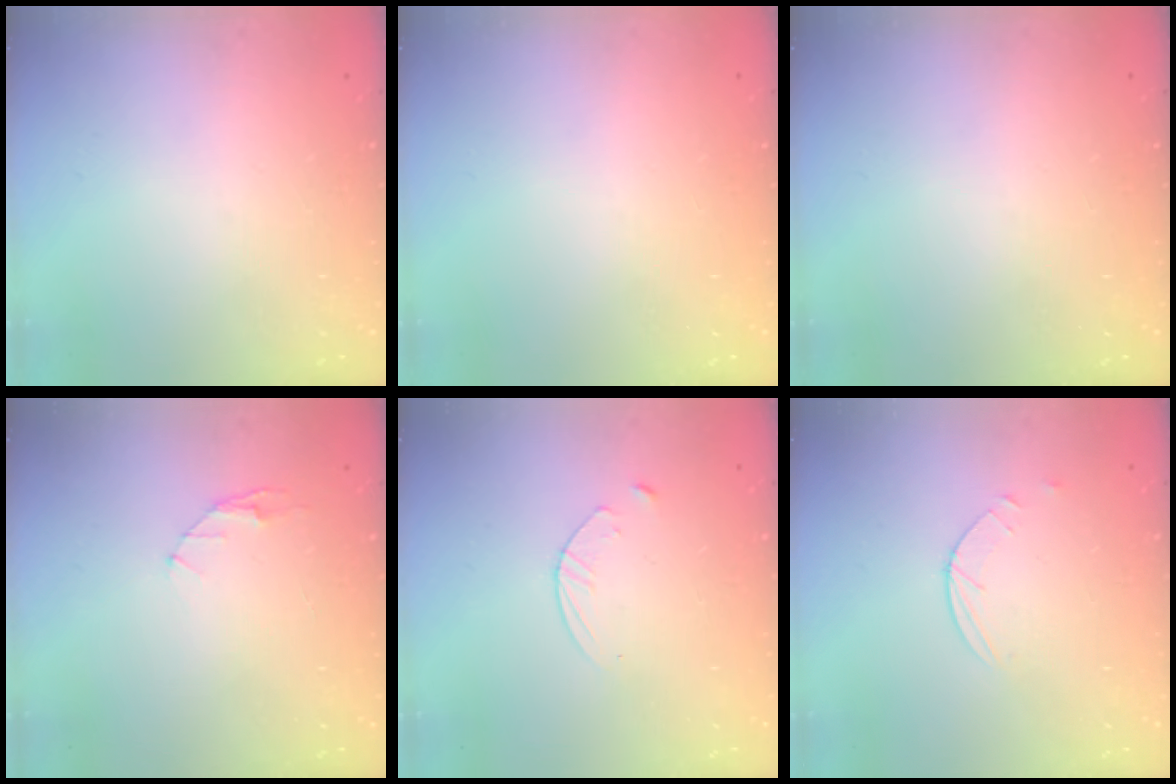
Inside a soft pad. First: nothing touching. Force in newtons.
{"total": 0.0}
{"total": 0.0}
{"total": 2.9, "press": 2.9, "slide": 0.4}
{"total": 3.1, "press": 3.1, "slide": 0.3}
{"total": 2.5, "press": 2.4, "slide": 0.3}